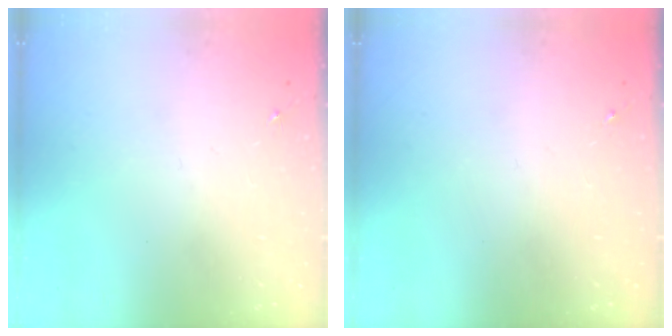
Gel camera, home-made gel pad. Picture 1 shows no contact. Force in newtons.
{"total": 0.0}